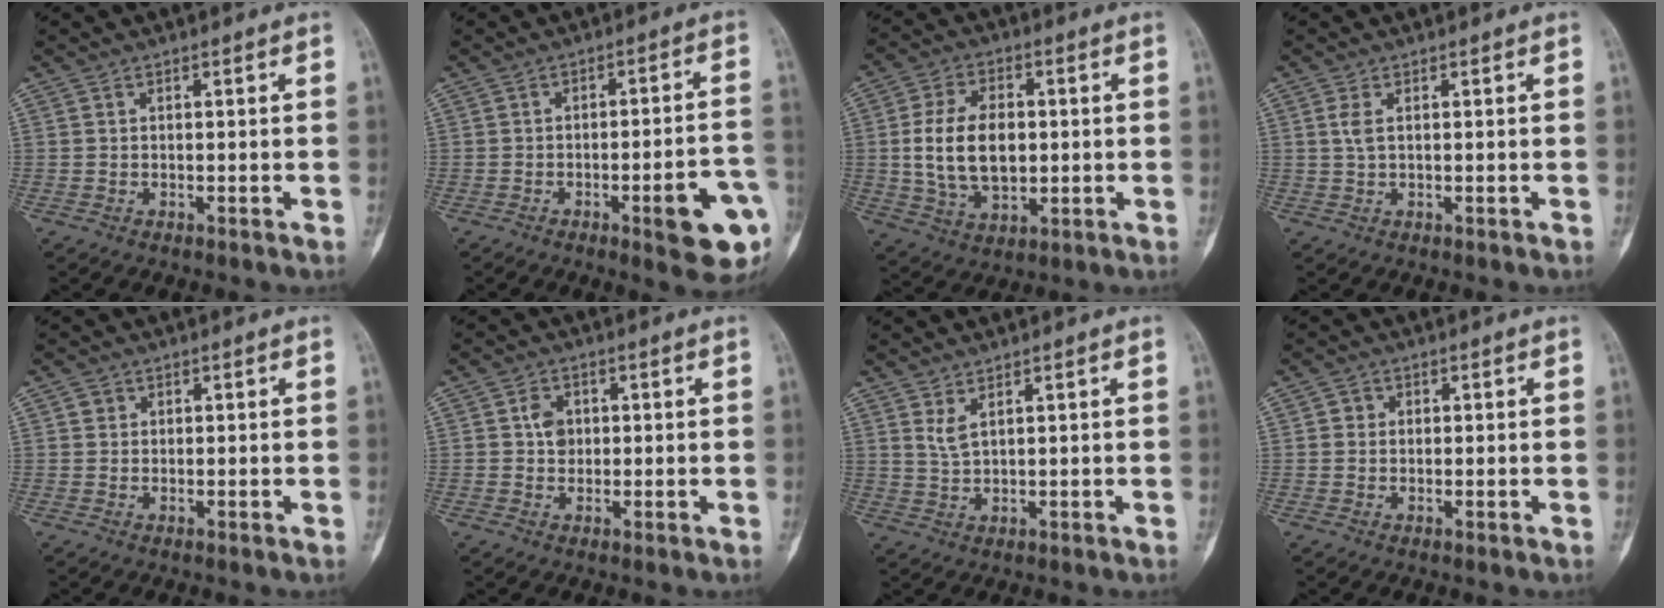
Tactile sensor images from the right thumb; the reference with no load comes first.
{"total": 12.2, "force": [-4.8, 2.6, 10.9], "torque": [-0.125, 0.024, -0.056]}
{"total": 13.3, "force": [0.4, 8.3, 10.4], "torque": [-0.174, 0.001, 0.016]}
{"total": 1.9, "force": [0.5, 0.7, 1.7], "torque": [-0.043, 0.005, 0.013]}
{"total": 1.2, "force": [0.5, 1.1, 0.2], "torque": [0.005, 0.000, 0.005]}
{"total": 3.4, "force": [0.5, 2.9, 1.8], "torque": [-0.010, 0.004, 0.004]}
{"total": 2.7, "force": [1.6, 0.7, 2.1], "torque": [-0.045, -0.012, 0.040]}
{"total": 1.8, "force": [0.3, 1.7, 0.4], "torque": [0.006, 0.003, 0.001]}